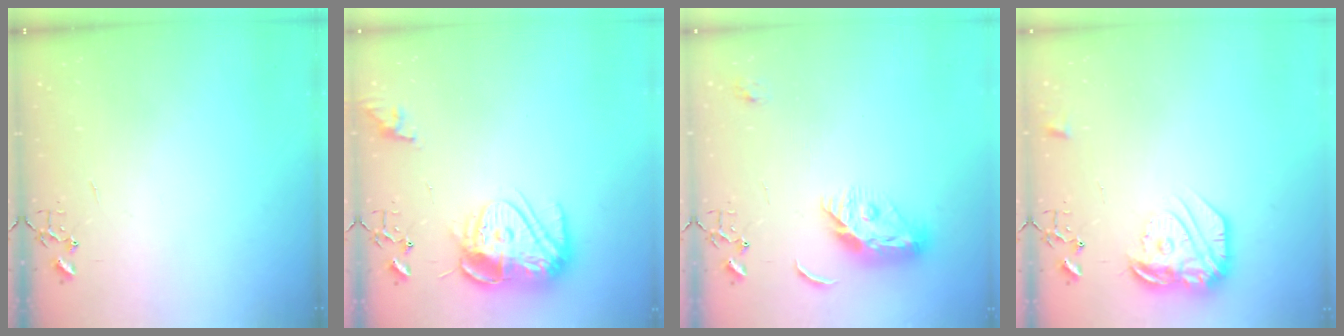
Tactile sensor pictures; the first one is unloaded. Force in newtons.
{"total": 15.8, "press": 15.7, "slide": 1.4}
{"total": 11.3, "press": 11.3, "slide": 0.7}
{"total": 18.3, "press": 18.2, "slide": 1.3}